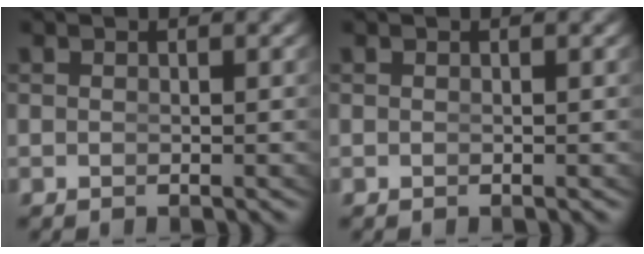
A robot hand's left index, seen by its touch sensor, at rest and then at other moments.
{"total": 0.0}